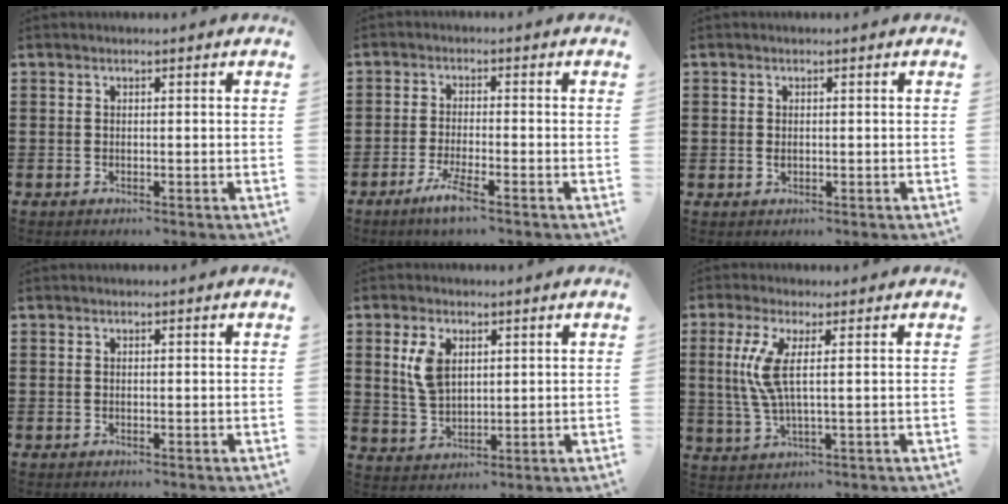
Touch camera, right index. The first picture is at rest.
{"total": 4.5, "force": [-2.7, 0.5, 3.6], "torque": [-0.077, -0.012, -0.050]}
{"total": 0.8, "force": [0.0, 0.6, 0.5], "torque": [-0.011, 0.004, 0.000]}
{"total": 0.0}
{"total": 5.7, "force": [1.9, 3.4, 4.1], "torque": [-0.099, 0.008, 0.032]}
{"total": 6.9, "force": [1.2, 1.2, 6.6], "torque": [-0.164, -0.017, 0.007]}